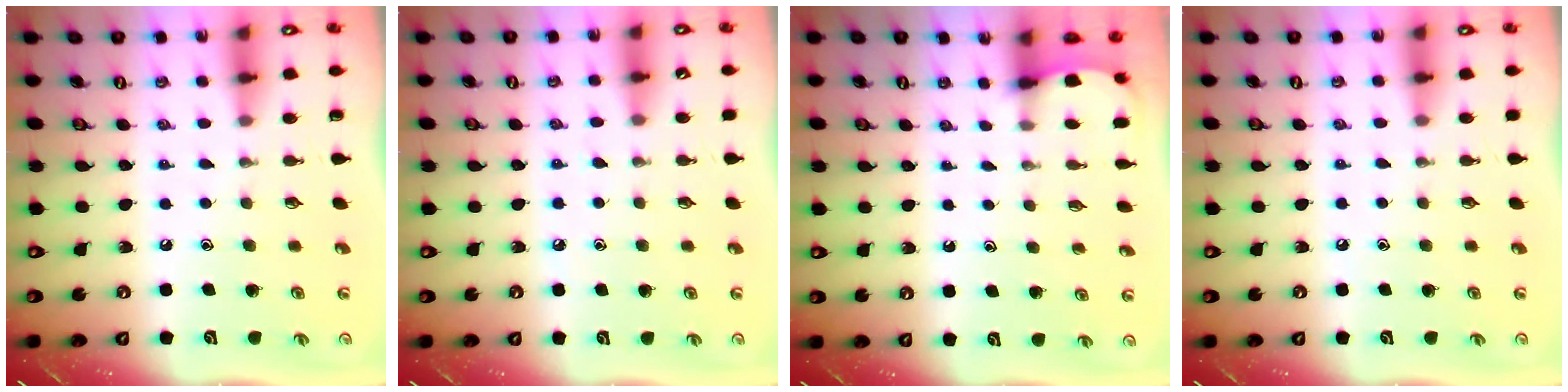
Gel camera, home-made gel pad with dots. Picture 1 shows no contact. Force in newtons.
{"total": 3.4, "press": 3.4, "slide": 0.5}
{"total": 1.3, "press": 1.3, "slide": 0.1}
{"total": 2.9, "press": 2.8, "slide": 0.4}